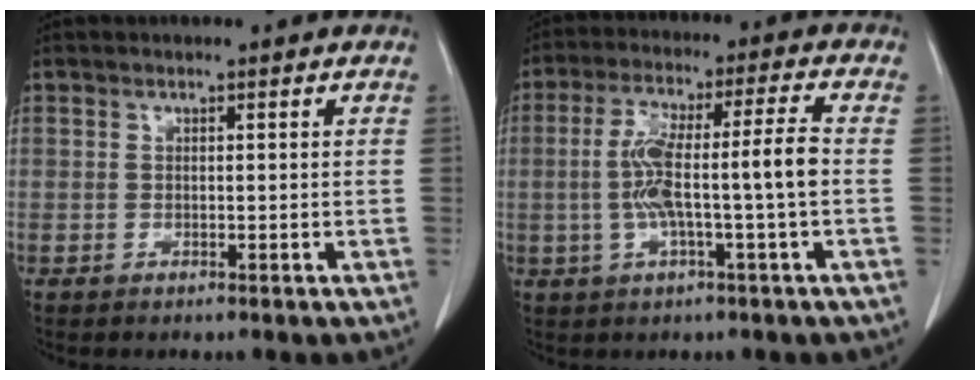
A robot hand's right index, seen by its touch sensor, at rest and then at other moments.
{"total": 10.2, "force": [-1.1, 0.0, 10.1], "torque": [-0.193, 0.023, -0.021]}